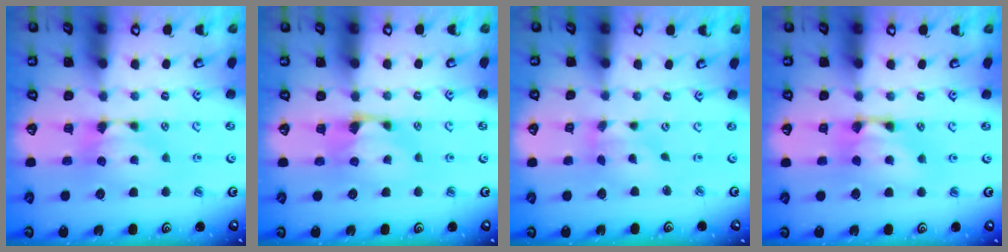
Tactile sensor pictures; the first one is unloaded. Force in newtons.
{"total": 0.6, "press": 0.0, "slide": 0.6}
{"total": 1.5, "press": 0.6, "slide": 1.4}
{"total": 3.1, "press": 3.1, "slide": 0.3}